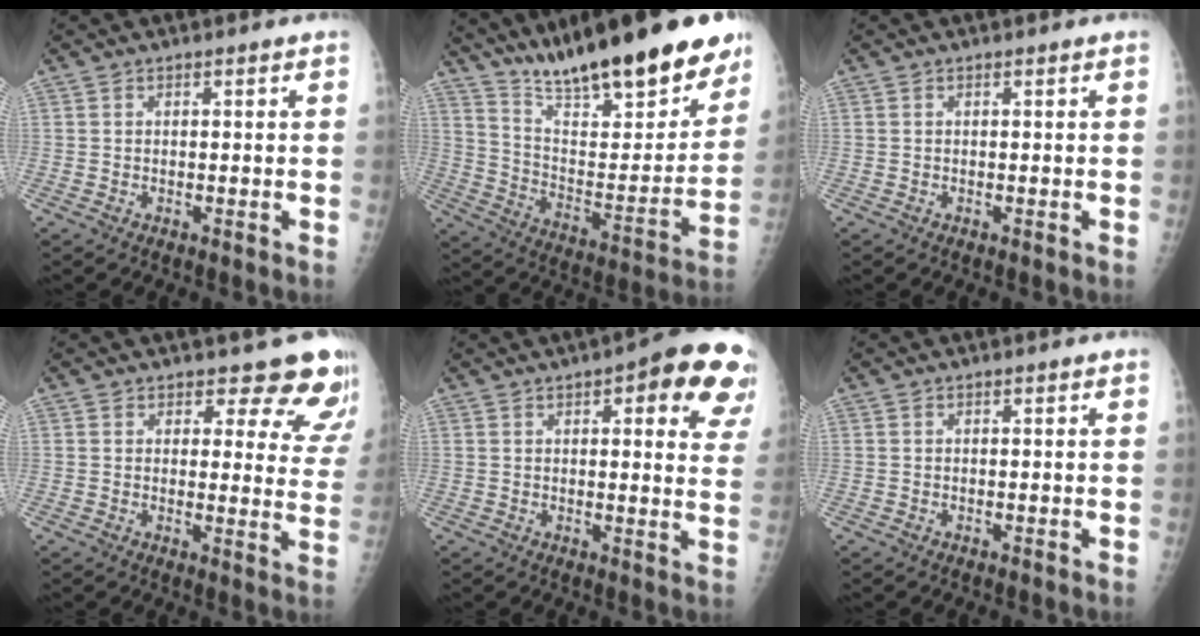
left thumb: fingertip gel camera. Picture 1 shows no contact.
{"total": 28.1, "force": [21.1, 7.2, 17.1], "torque": [-0.231, -0.086, 0.331]}
{"total": 0.0}
{"total": 12.7, "force": [11.2, 5.0, 3.4], "torque": [0.021, -0.076, 0.103]}
{"total": 16.8, "force": [8.8, 5.4, 13.2], "torque": [-0.126, -0.024, 0.091]}
{"total": 0.0}